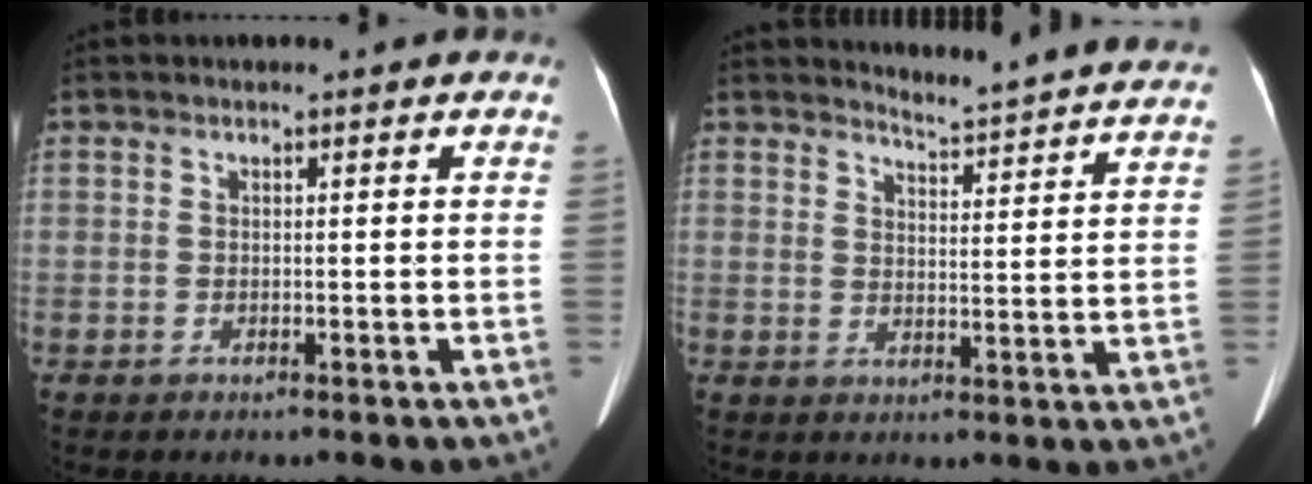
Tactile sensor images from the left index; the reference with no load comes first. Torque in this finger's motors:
{"motor_torque": [-0.04, -0.59, -0.01, 0.00]}